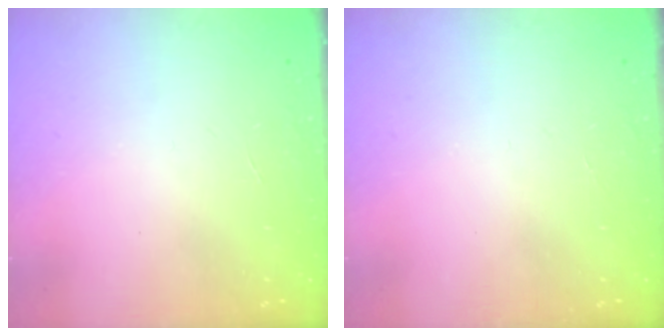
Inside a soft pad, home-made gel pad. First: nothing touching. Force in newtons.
{"total": 0.0}